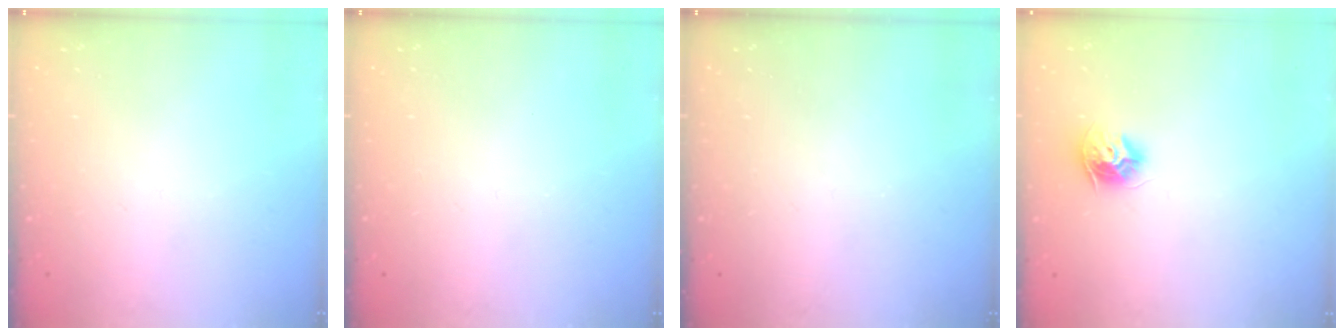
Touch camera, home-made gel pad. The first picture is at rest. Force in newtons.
{"total": 0.0}
{"total": 0.0}
{"total": 8.5, "press": 8.5, "slide": 0.4}